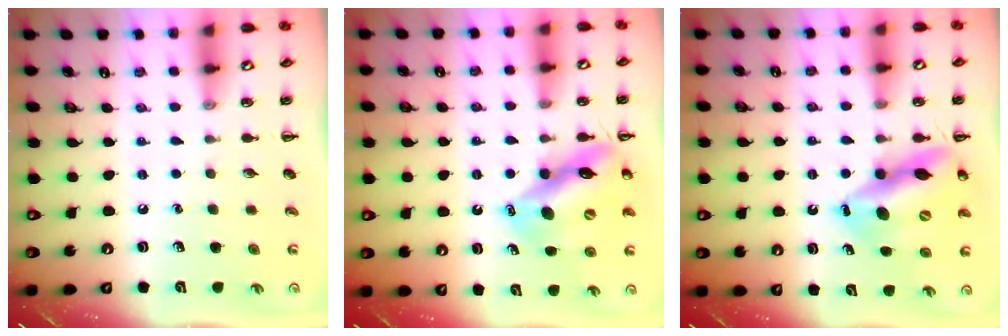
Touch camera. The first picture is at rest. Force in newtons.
{"total": 13.7, "press": 13.2, "slide": 3.4}
{"total": 15.2, "press": 14.6, "slide": 4.3}